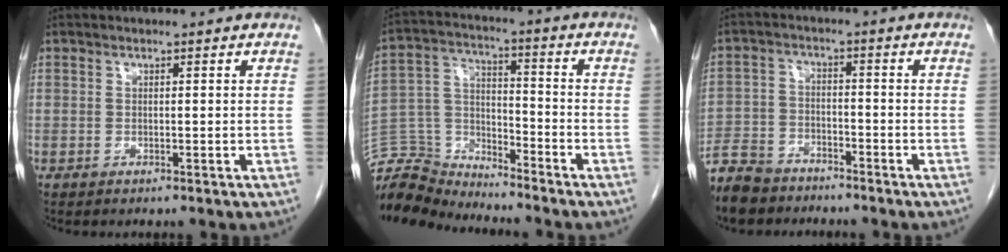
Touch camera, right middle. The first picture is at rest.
{"total": 9.9, "force": [-9.8, 0.4, -1.2], "torque": [0.019, 0.032, -0.192]}
{"total": 8.5, "force": [-7.3, 3.7, 2.2], "torque": [-0.049, -0.012, -0.134]}